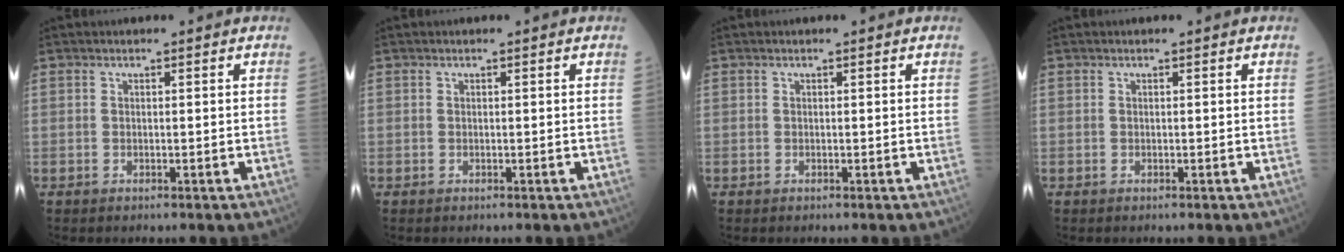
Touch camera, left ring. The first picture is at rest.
{"total": 0.0}
{"total": 0.0}
{"total": 0.0}